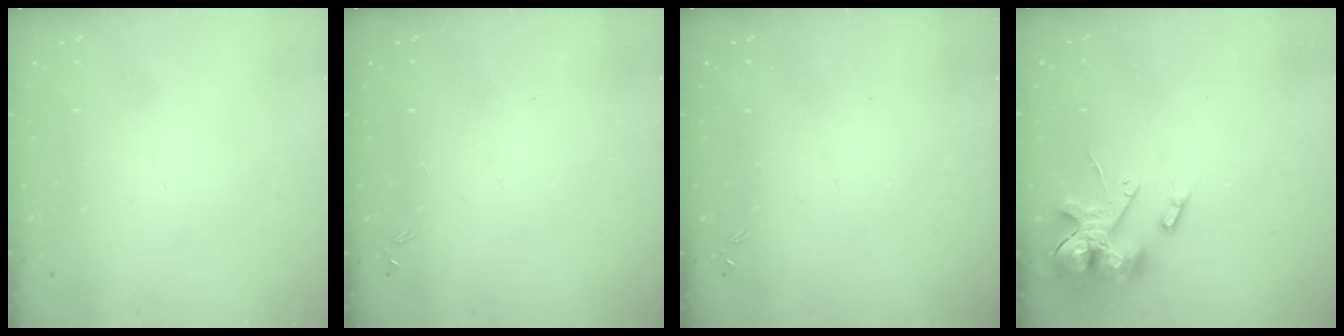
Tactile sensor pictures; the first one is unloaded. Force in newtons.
{"total": 0.0}
{"total": 0.0}
{"total": 14.2, "press": 14.0, "slide": 2.2}